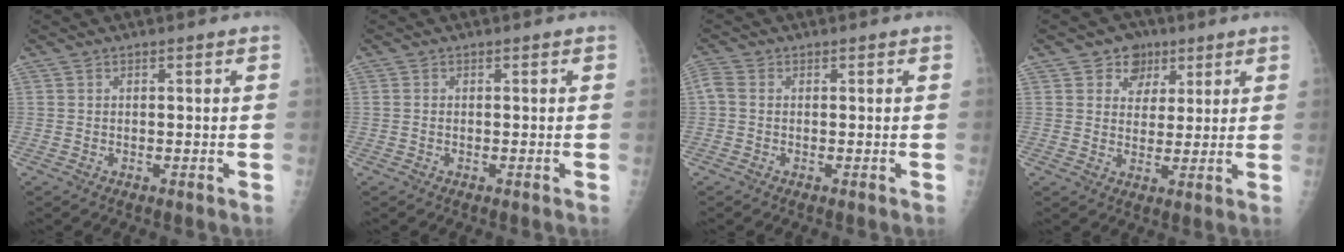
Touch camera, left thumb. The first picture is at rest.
{"total": 0.0}
{"total": 1.8, "force": [0.2, 1.1, 1.3], "torque": [-0.040, 0.003, -0.002]}
{"total": 6.0, "force": [3.2, 4.9, 1.4], "torque": [0.008, -0.010, 0.049]}